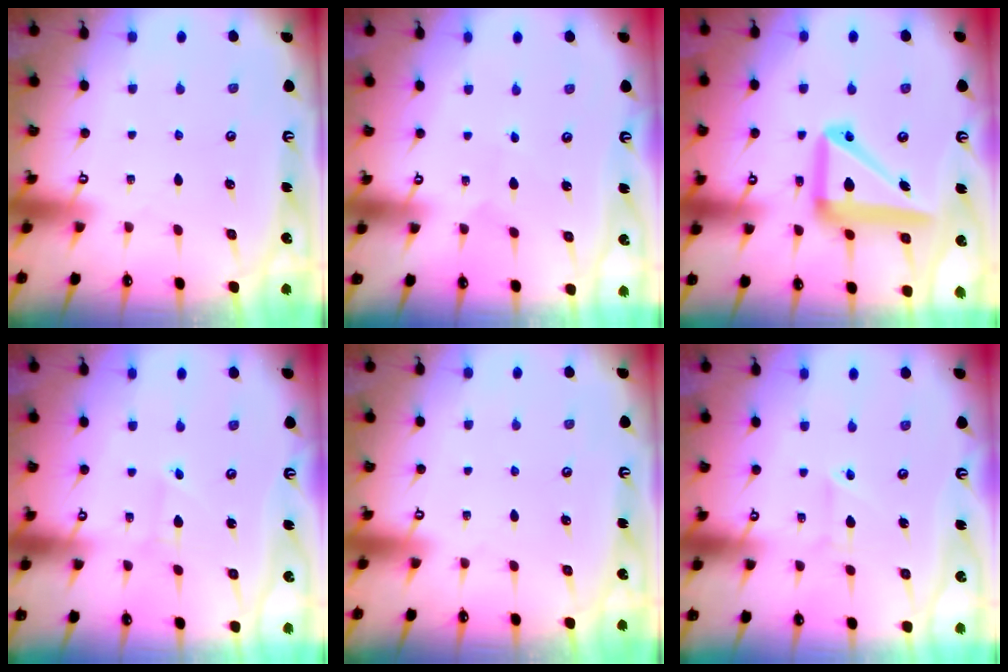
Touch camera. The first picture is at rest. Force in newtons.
{"total": 1.9, "press": 1.9, "slide": 0.2}
{"total": 16.0, "press": 15.9, "slide": 2.0}
{"total": 2.3, "press": 2.3, "slide": 0.2}
{"total": 0.0}
{"total": 2.6, "press": 2.6, "slide": 0.5}